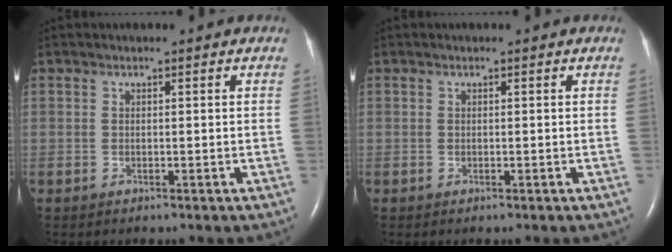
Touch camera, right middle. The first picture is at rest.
{"total": 0.0}